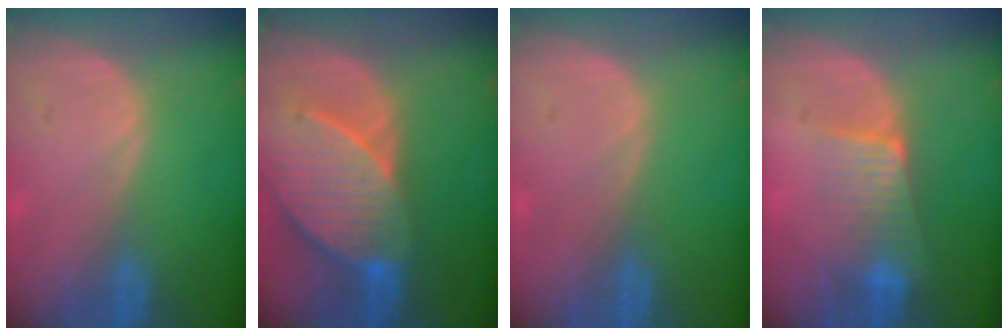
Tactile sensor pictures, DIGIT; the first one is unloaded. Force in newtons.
{"total": 10.1, "press": 8.9, "slide": 4.7}
{"total": 0.0}
{"total": 6.5, "press": 5.8, "slide": 3.1}